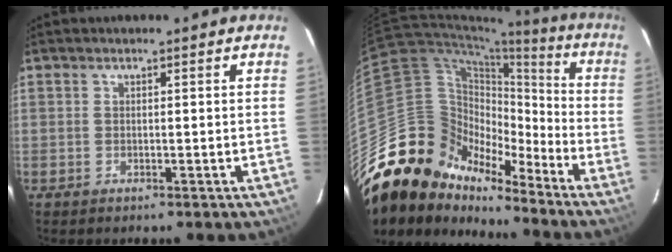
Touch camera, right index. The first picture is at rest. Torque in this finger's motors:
{"motor_torque": [0.89, -1.15, 0.28, -0.05]}